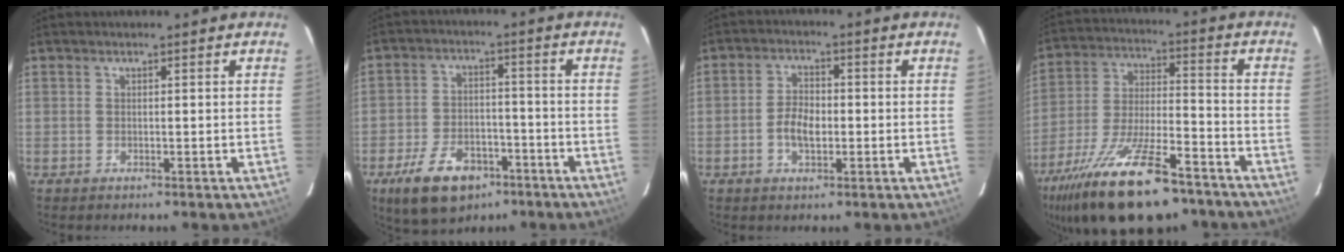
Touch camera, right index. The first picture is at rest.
{"total": 13.1, "force": [-7.7, 7.7, 7.3], "torque": [-0.160, 0.003, -0.121]}
{"total": 5.1, "force": [-1.3, 2.9, 4.0], "torque": [-0.081, 0.005, -0.022]}
{"total": 23.8, "force": [-16.7, 7.7, 15.1], "torque": [-0.290, -0.044, -0.269]}